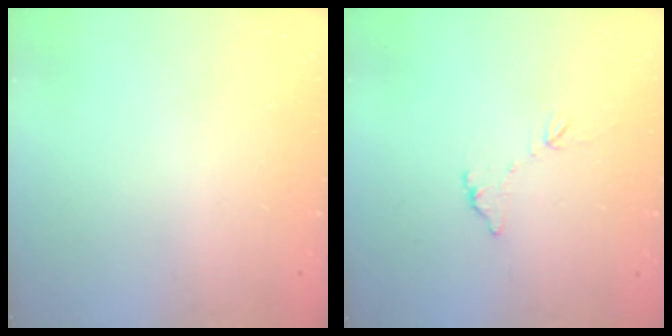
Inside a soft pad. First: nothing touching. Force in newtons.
{"total": 5.5, "press": 5.5, "slide": 0.3}